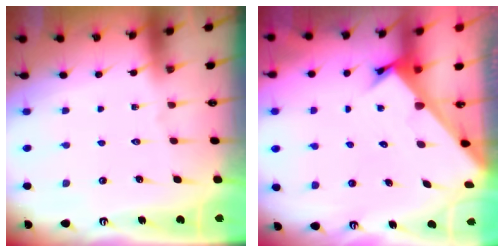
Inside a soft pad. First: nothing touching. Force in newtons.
{"total": 2.7, "press": 2.7, "slide": 0.3}